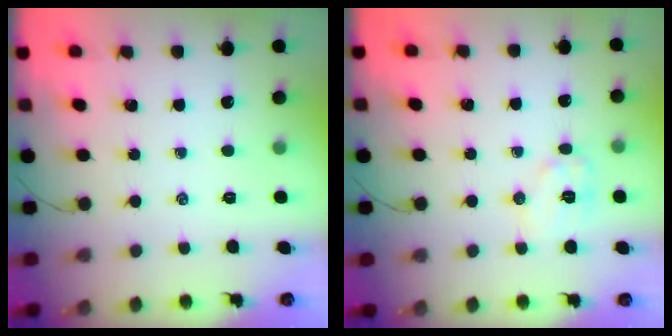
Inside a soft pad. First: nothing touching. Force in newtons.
{"total": 8.1, "press": 8.1, "slide": 0.5}